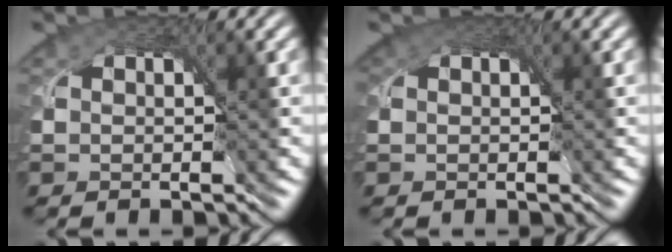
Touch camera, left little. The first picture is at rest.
{"total": 1.4, "force": [0.8, 0.9, 0.7], "torque": [-0.014, 0.003, 0.009]}